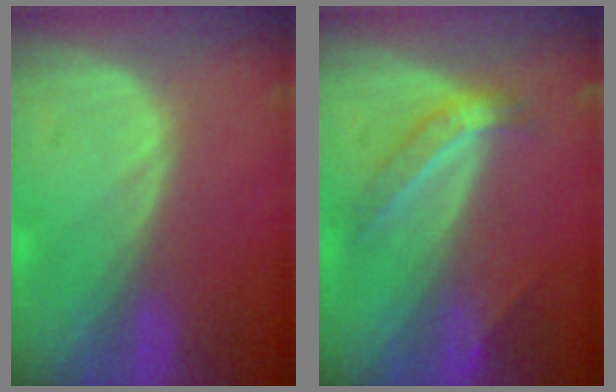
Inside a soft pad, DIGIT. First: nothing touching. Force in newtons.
{"total": 4.5, "press": 4.3, "slide": 1.2}